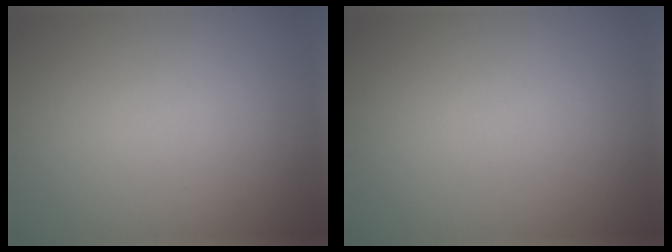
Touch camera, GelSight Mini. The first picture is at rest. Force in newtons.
{"total": 0.0}